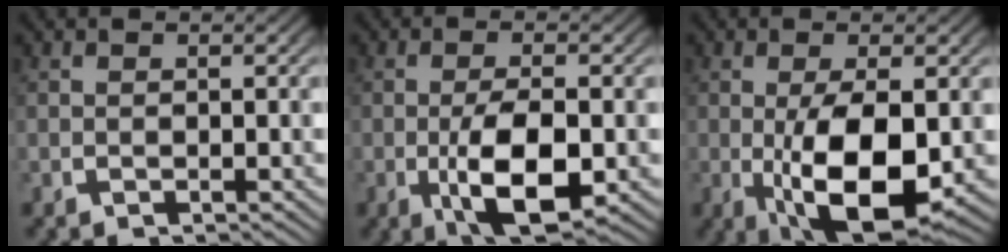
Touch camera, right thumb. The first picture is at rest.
{"total": 7.1, "force": [-1.6, 3.6, 6.0], "torque": [-0.122, -0.028, -0.013]}
{"total": 9.8, "force": [-1.8, 4.9, 8.2], "torque": [-0.156, -0.040, -0.008]}